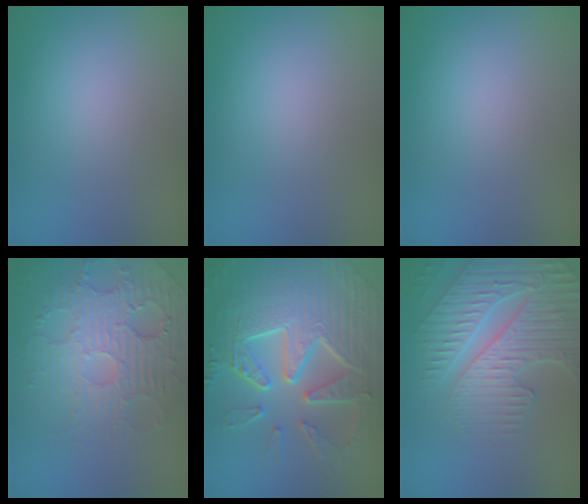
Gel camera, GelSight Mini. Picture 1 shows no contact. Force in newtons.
{"total": 0.0}
{"total": 0.0}
{"total": 4.1, "press": 3.7, "slide": 1.8}
{"total": 9.8, "press": 6.6, "slide": 7.2}
{"total": 5.0, "press": 4.8, "slide": 1.2}